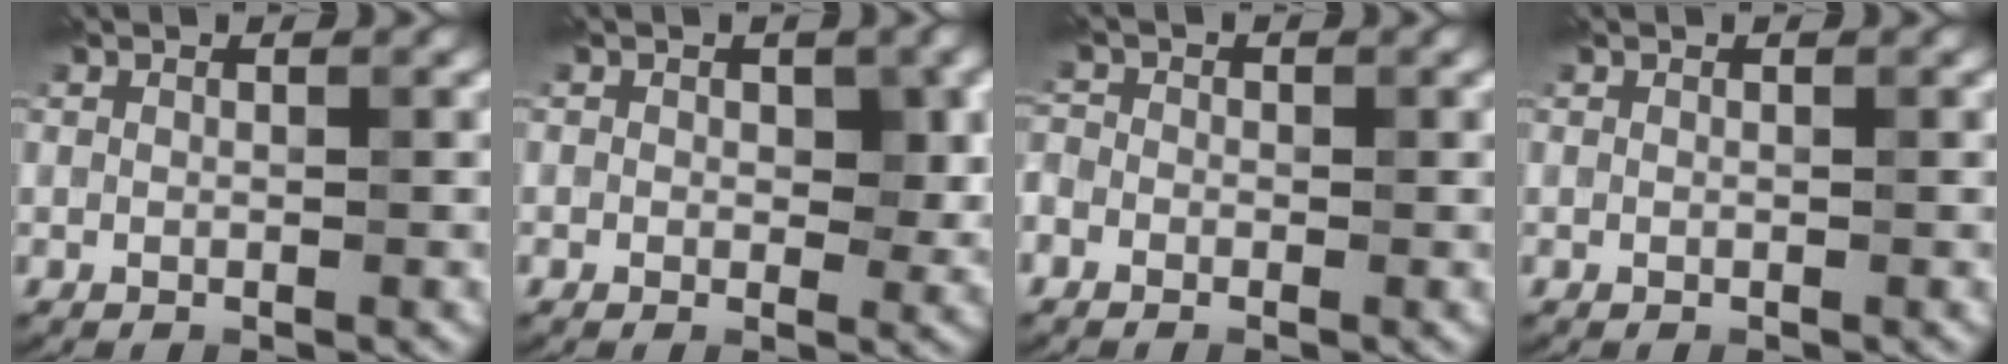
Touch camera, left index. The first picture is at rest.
{"total": 2.9, "force": [0.4, 1.8, 2.2], "torque": [-0.027, -0.005, 0.004]}
{"total": 1.5, "force": [-0.6, 1.3, 0.5], "torque": [-0.003, 0.004, -0.022]}
{"total": 0.0}